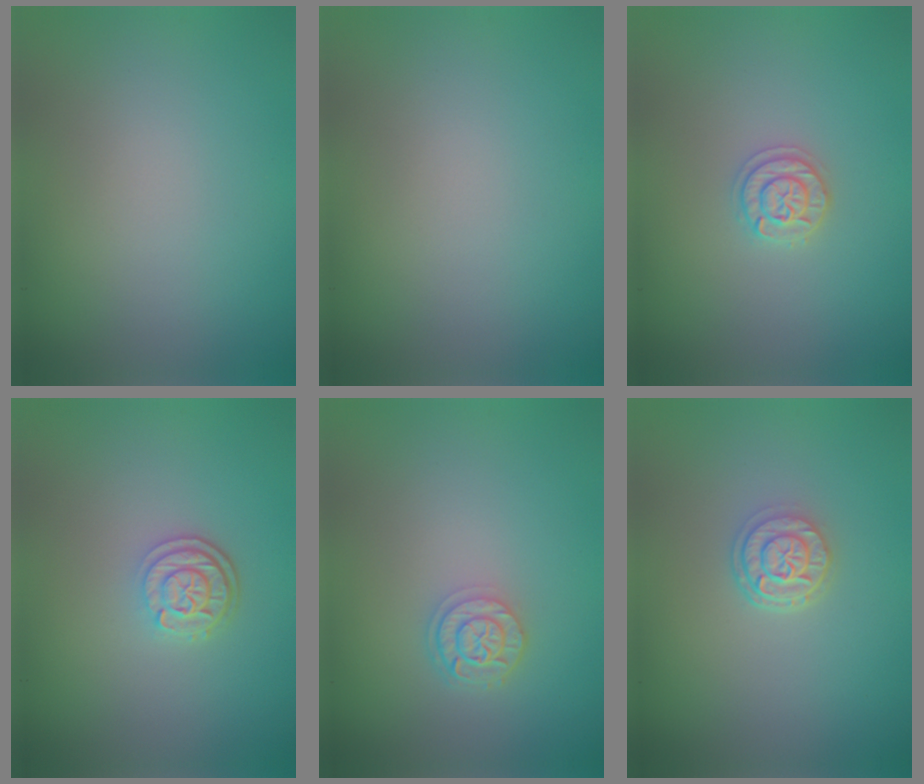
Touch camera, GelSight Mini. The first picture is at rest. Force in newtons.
{"total": 0.0}
{"total": 1.7, "press": 1.7, "slide": 0.2}
{"total": 2.8, "press": 2.3, "slide": 1.6}
{"total": 2.5, "press": 2.0, "slide": 1.4}
{"total": 2.7, "press": 2.2, "slide": 1.6}